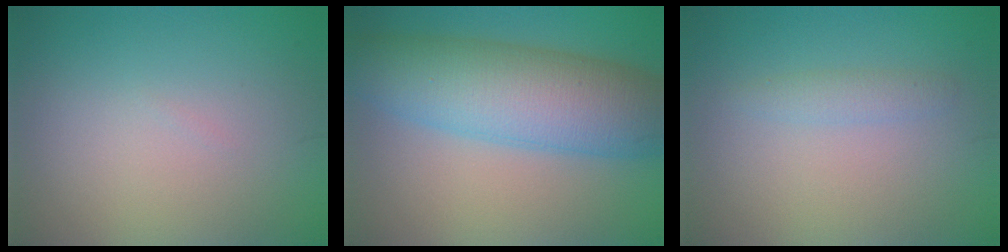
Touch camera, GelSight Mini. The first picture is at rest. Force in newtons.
{"total": 9.5, "press": 9.5, "slide": 0.2}
{"total": 1.3, "press": 1.3, "slide": 0.0}